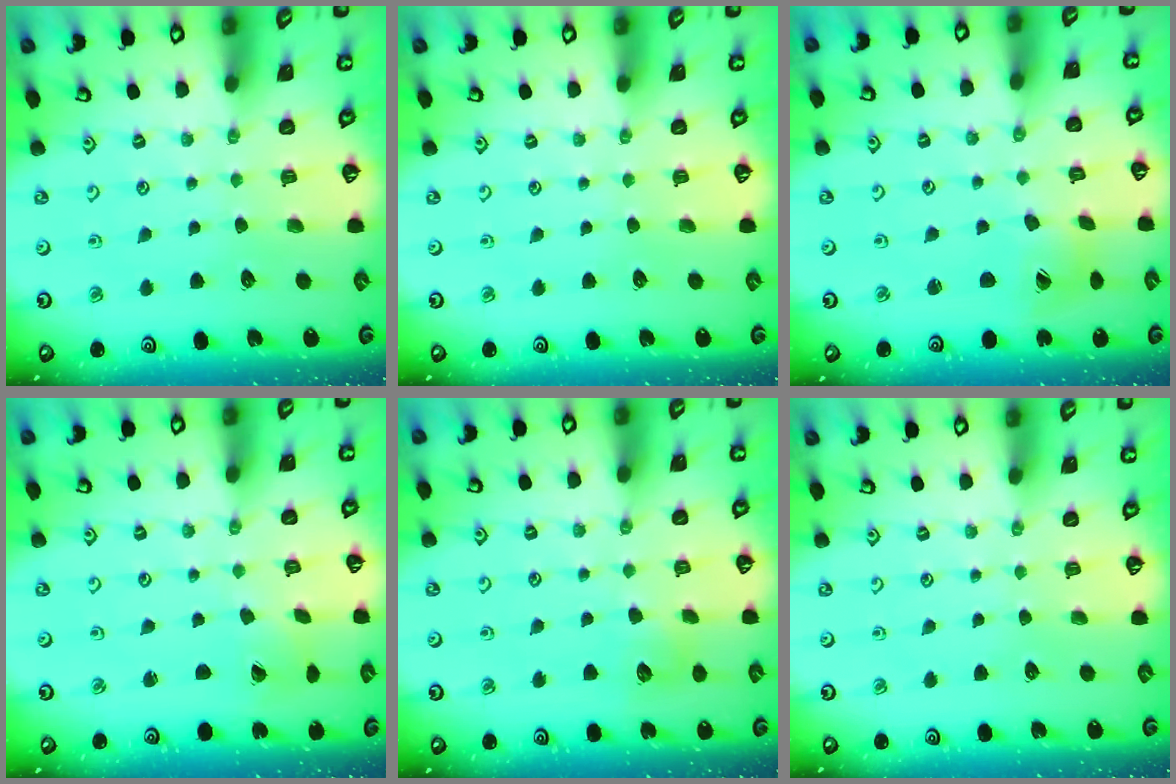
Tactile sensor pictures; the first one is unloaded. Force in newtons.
{"total": 0.0}
{"total": 5.3, "press": 5.2, "slide": 0.6}
{"total": 1.2, "press": 1.2, "slide": 0.2}
{"total": 7.2, "press": 7.2, "slide": 0.7}
{"total": 0.0}